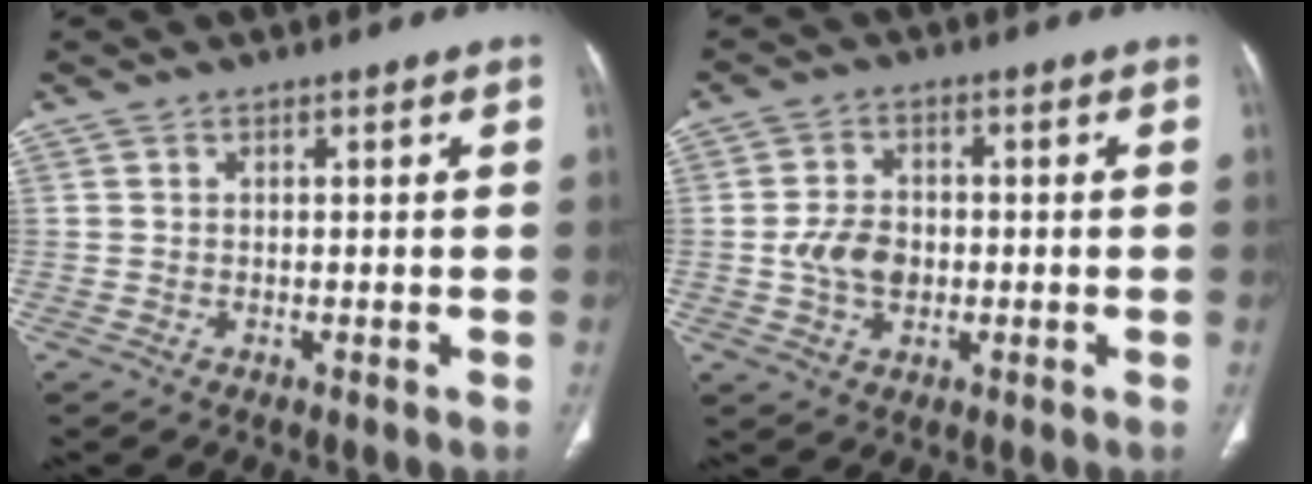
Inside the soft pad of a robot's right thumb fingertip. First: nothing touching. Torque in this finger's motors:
{"motor_torque": [0.12, 0.74, 0.00, 0.25, 0.05]}